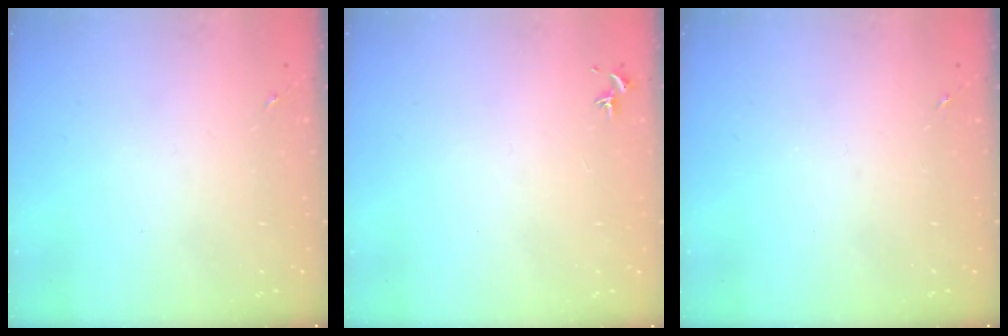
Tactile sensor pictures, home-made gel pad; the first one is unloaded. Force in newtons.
{"total": 0.0}
{"total": 0.0}